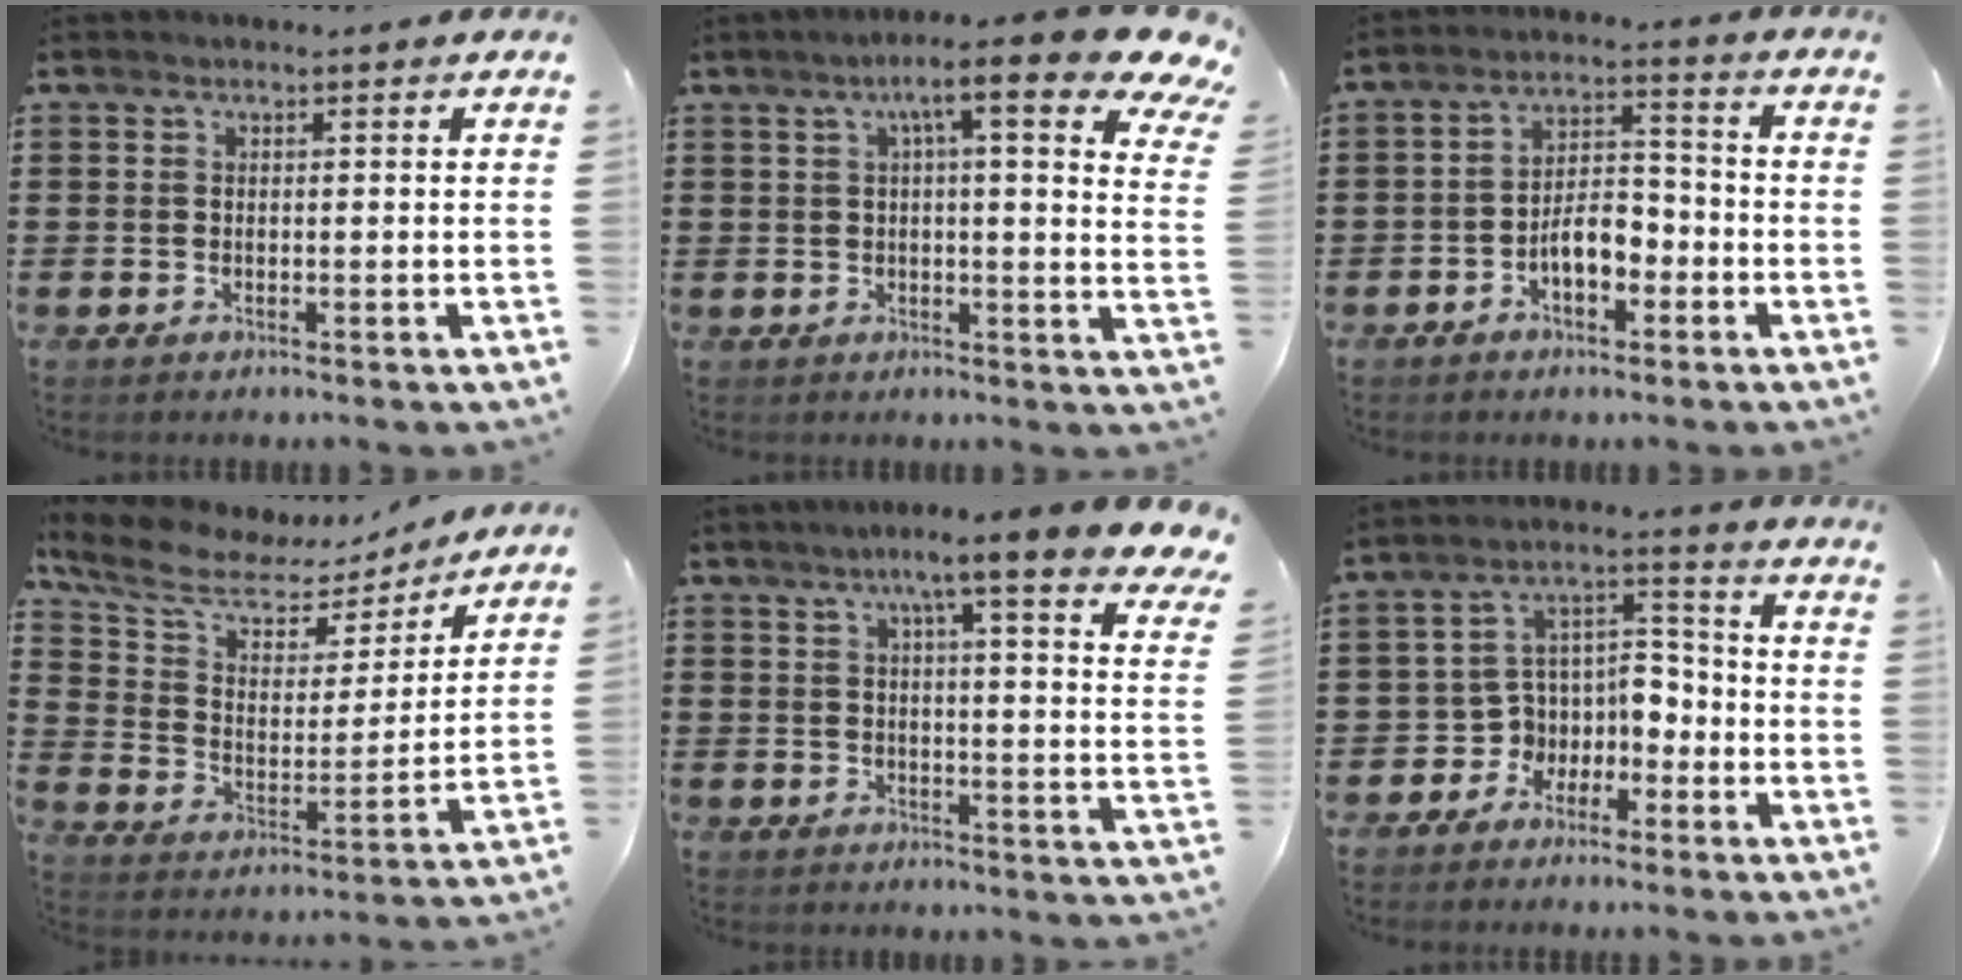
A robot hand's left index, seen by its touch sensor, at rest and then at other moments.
{"total": 10.6, "force": [6.0, 1.3, 8.6], "torque": [-0.141, -0.020, 0.093]}
{"total": 5.7, "force": [-3.0, 2.8, 4.0], "torque": [-0.068, 0.009, -0.059]}
{"total": 8.9, "force": [6.9, 3.9, 4.2], "torque": [-0.117, -0.028, 0.119]}
{"total": 8.2, "force": [5.7, 0.1, 5.9], "torque": [-0.109, -0.022, 0.089]}
{"total": 5.5, "force": [-2.9, 4.6, 0.8], "torque": [-0.031, 0.000, -0.057]}